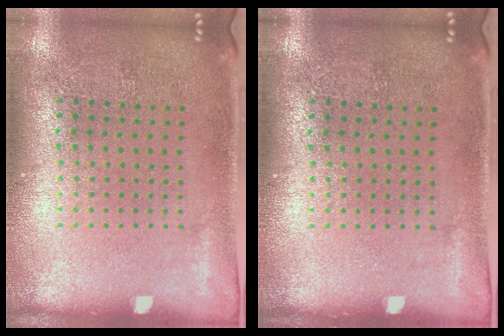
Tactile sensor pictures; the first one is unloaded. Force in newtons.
{"total": 0.0}